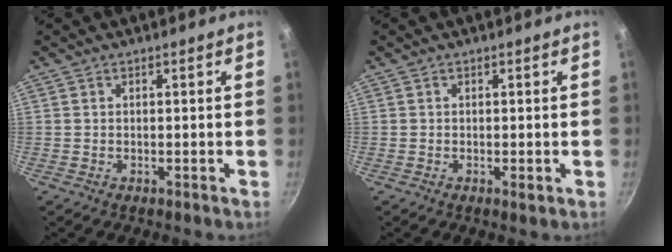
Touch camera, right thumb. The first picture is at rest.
{"total": 0.6, "force": [-0.2, 0.2, 0.6], "torque": [-0.010, -0.001, -0.002]}